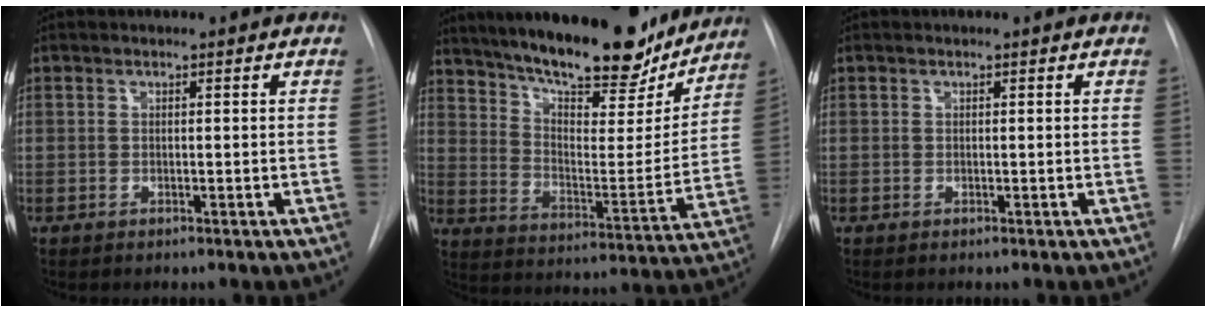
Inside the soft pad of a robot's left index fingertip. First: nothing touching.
{"total": 23.7, "force": [19.6, 6.1, 11.8], "torque": [-0.188, -0.016, 0.276]}
{"total": 0.0}